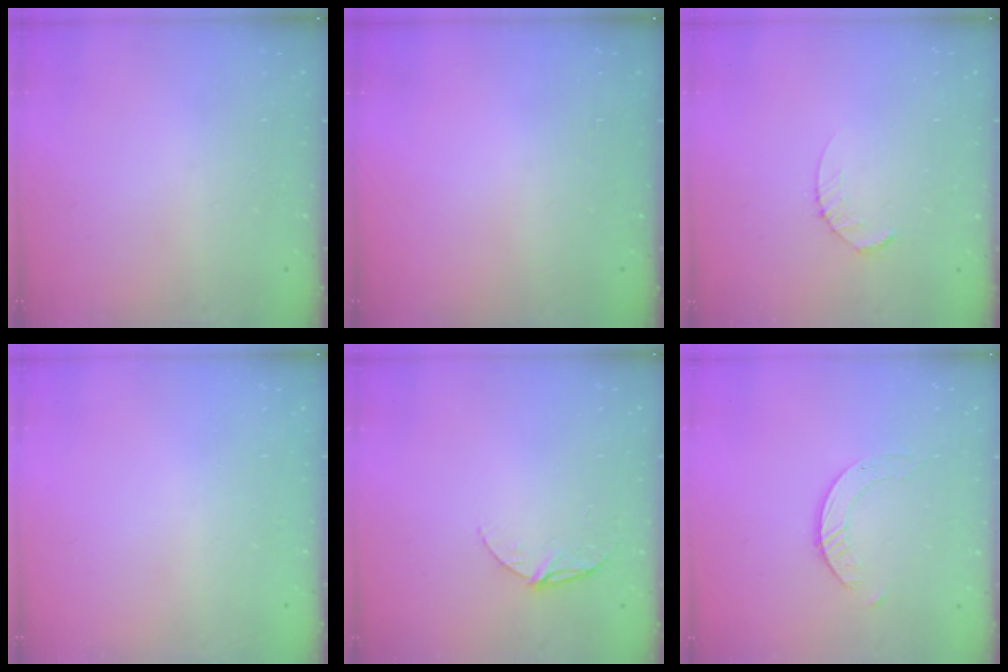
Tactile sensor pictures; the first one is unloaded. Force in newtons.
{"total": 0.0}
{"total": 2.6, "press": 2.6, "slide": 0.4}
{"total": 0.0}
{"total": 7.6, "press": 7.6, "slide": 0.6}
{"total": 2.6, "press": 2.6, "slide": 0.3}